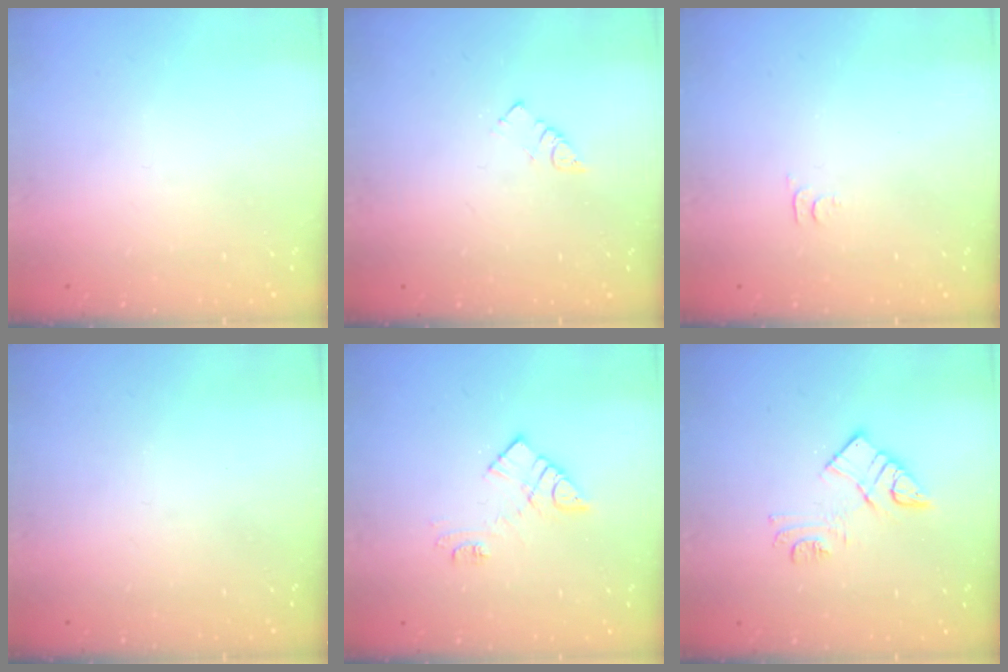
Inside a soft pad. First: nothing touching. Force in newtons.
{"total": 2.5, "press": 2.5, "slide": 0.1}
{"total": 3.4, "press": 3.4, "slide": 0.5}
{"total": 0.0}
{"total": 10.1, "press": 10.1, "slide": 0.6}
{"total": 10.5, "press": 10.5, "slide": 0.7}